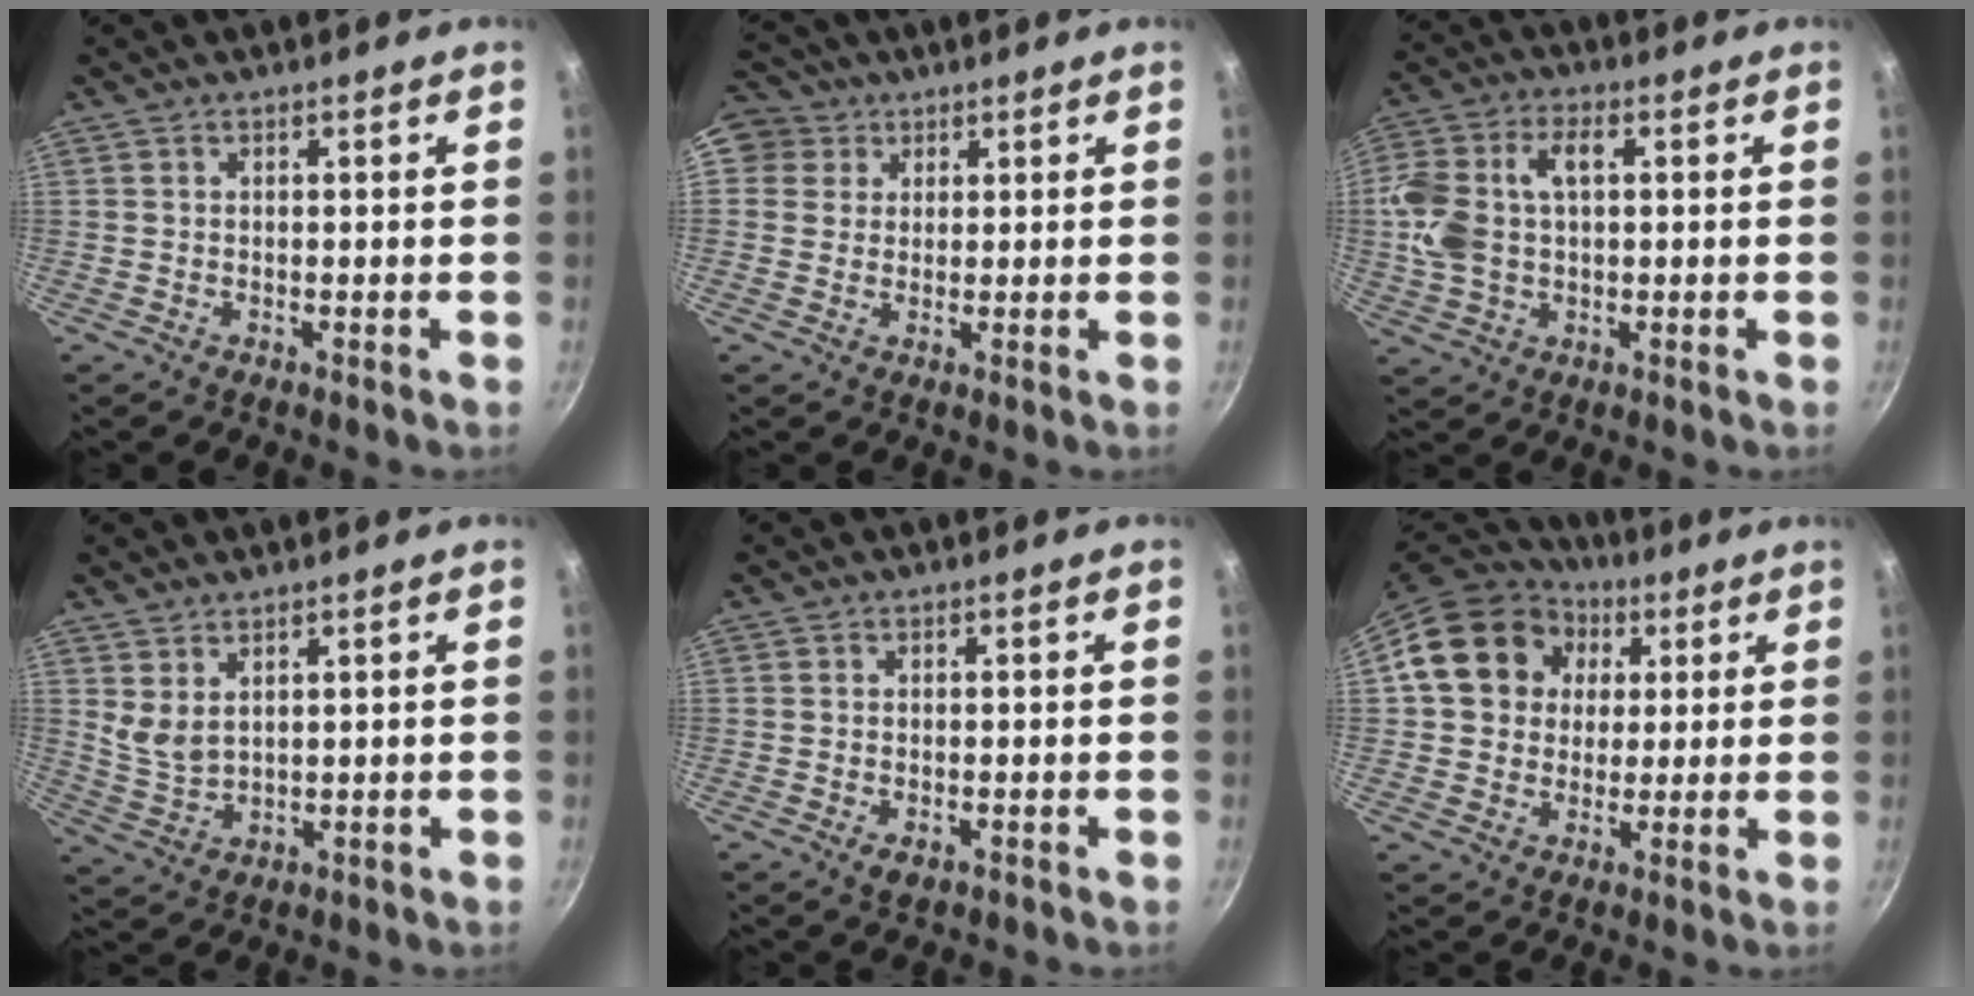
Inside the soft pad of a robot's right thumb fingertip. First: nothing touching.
{"total": 7.9, "force": [3.1, 6.9, 2.2], "torque": [-0.021, 0.010, 0.044]}
{"total": 12.5, "force": [1.4, 7.9, 9.6], "torque": [-0.189, 0.021, 0.018]}
{"total": 4.5, "force": [2.7, 2.3, 2.7], "torque": [-0.048, -0.026, 0.065]}
{"total": 2.0, "force": [-0.6, 1.2, 1.4], "torque": [-0.023, -0.004, -0.008]}
{"total": 17.0, "force": [4.4, 14.3, 8.1], "torque": [-0.126, 0.021, 0.066]}